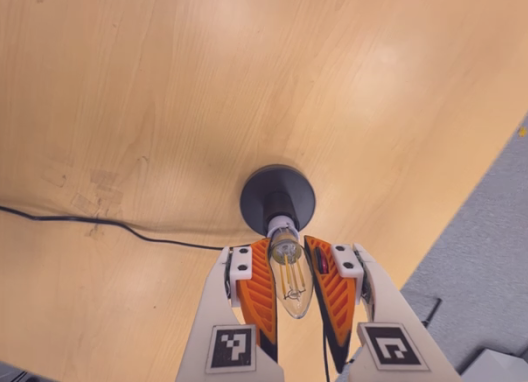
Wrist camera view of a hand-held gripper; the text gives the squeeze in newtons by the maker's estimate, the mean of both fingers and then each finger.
{"total": 24.0, "left": 24.9, "right": 23.0}